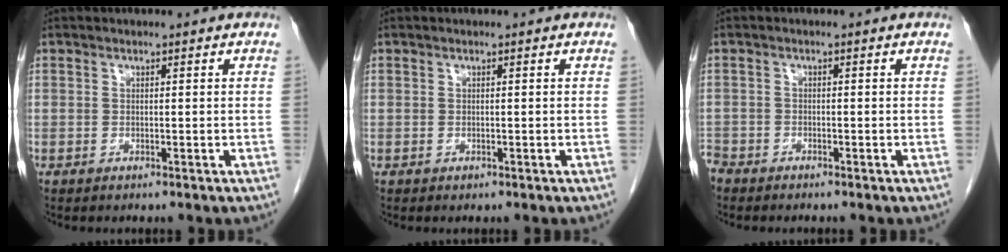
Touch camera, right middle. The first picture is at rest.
{"total": 0.0}
{"total": 2.9, "force": [-2.6, 1.2, 0.3], "torque": [-0.011, -0.003, -0.050]}